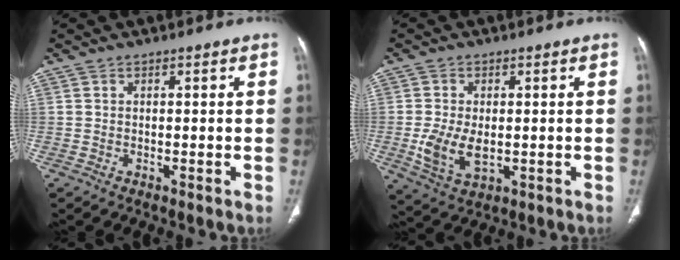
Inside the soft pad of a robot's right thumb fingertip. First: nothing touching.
{"total": 8.0, "force": [-0.9, 4.7, 6.4], "torque": [-0.124, -0.008, -0.007]}